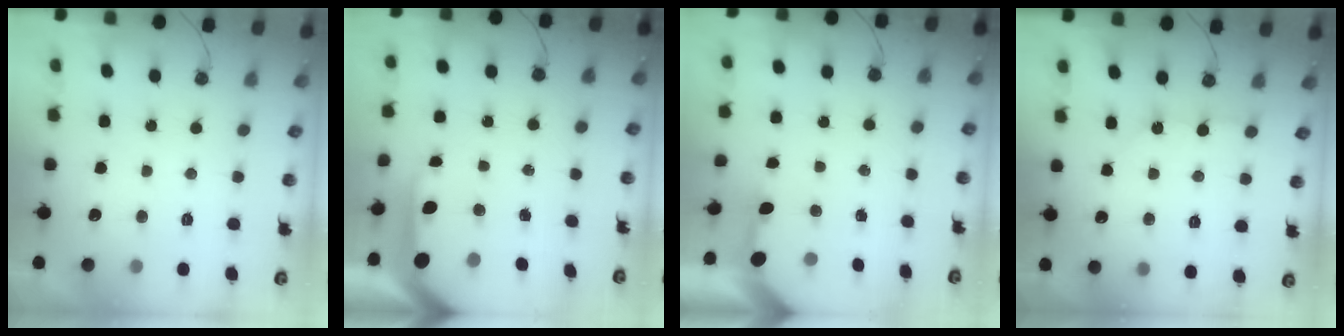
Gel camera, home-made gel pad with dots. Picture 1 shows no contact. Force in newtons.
{"total": 7.8, "press": 7.8, "slide": 0.7}
{"total": 3.6, "press": 3.6, "slide": 0.4}
{"total": 3.8, "press": 3.8, "slide": 0.6}